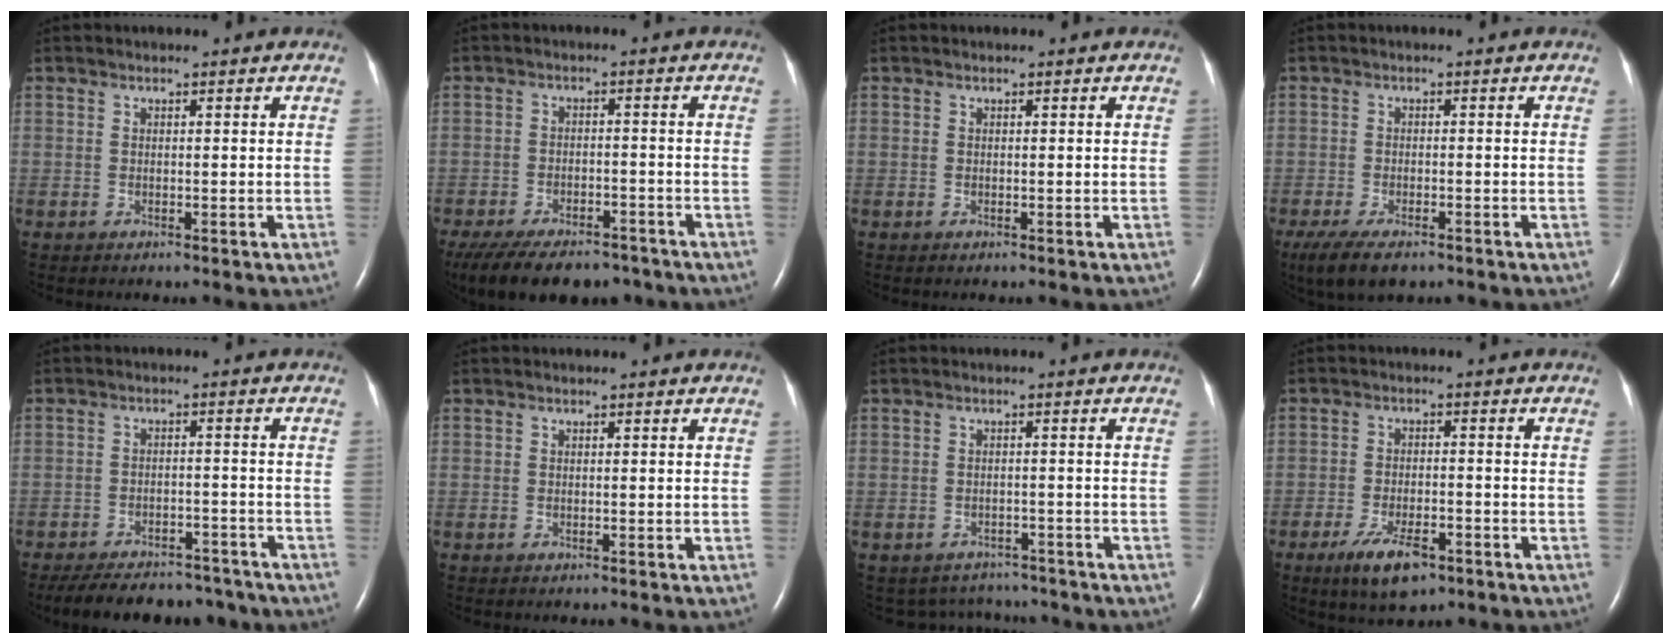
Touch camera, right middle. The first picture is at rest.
{"total": 15.2, "force": [-11.9, 6.5, 7.0], "torque": [-0.163, -0.017, -0.169]}
{"total": 0.0}
{"total": 6.7, "force": [-4.6, 2.2, 4.2], "torque": [-0.078, -0.015, -0.073]}
{"total": 13.8, "force": [-11.9, 5.4, 4.5], "torque": [-0.090, 0.002, -0.157]}
{"total": 0.0}
{"total": 5.7, "force": [-5.3, 2.2, -0.2], "torque": [0.000, 0.015, -0.064]}
{"total": 6.9, "force": [-4.2, 2.4, 5.0], "torque": [-0.097, -0.008, -0.067]}